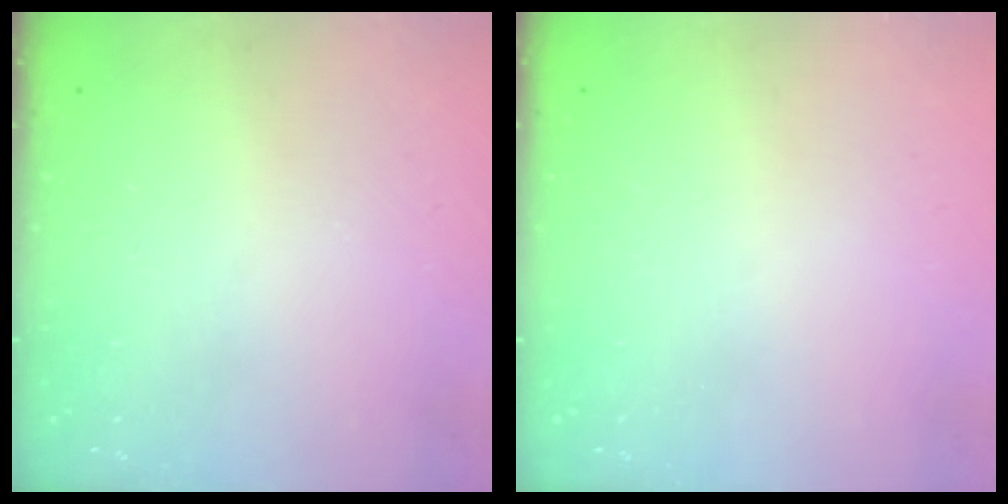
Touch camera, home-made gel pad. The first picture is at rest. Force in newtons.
{"total": 0.0}